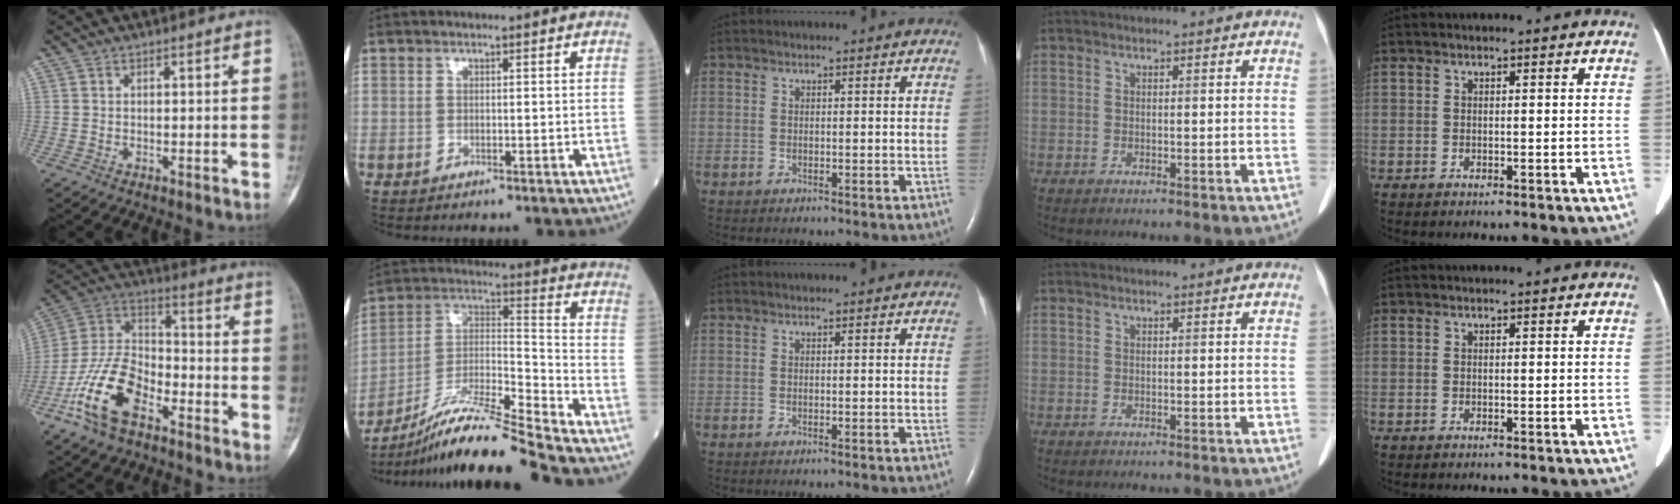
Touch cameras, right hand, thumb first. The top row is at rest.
{"thumb": {"total": 15.5, "force": [-8.1, 8.0, 10.5], "torque": [-0.205, 0.052, -0.163]}, "index": {"total": 17.0, "force": [-14.7, -1.3, 8.5], "torque": [-0.164, 0.003, -0.266]}}